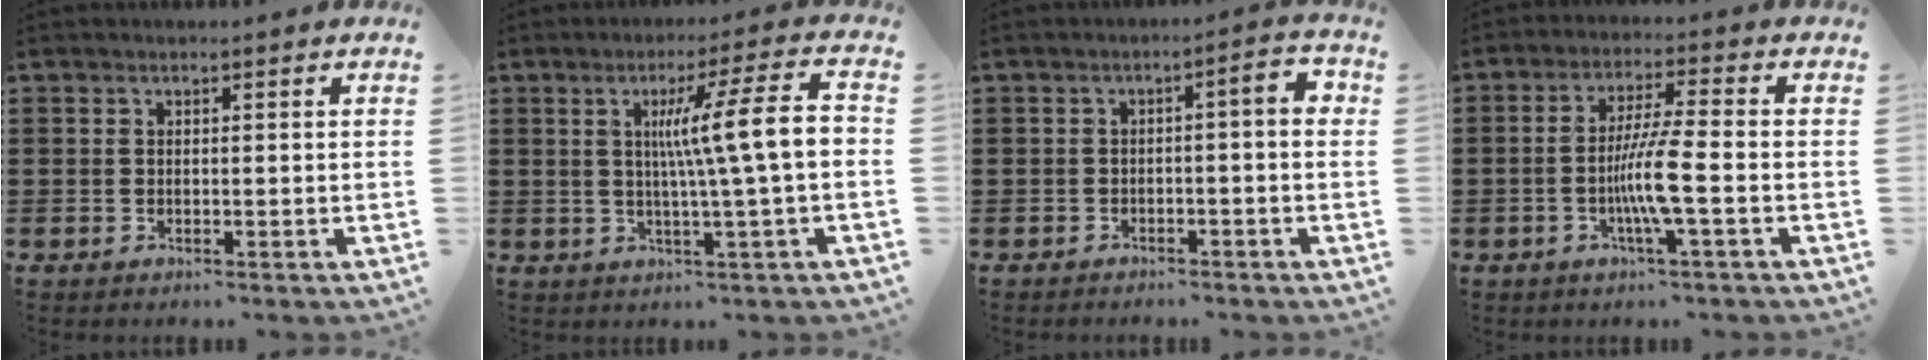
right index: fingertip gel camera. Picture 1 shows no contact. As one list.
[{"total": 10.2, "force": [0.9, -0.1, 10.1], "torque": [-0.178, -0.002, 0.008]}, {"total": 2.8, "force": [-1.2, 0.3, 2.5], "torque": [-0.039, 0.000, -0.029]}, {"total": 7.2, "force": [-2.0, 0.1, 7.0], "torque": [-0.133, -0.012, -0.041]}]